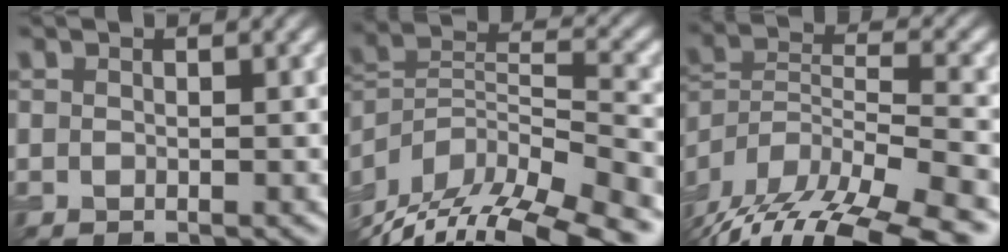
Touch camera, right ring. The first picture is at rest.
{"total": 16.4, "force": [-12.9, 5.8, 8.2], "torque": [-0.149, 0.010, -0.191]}
{"total": 16.3, "force": [-13.1, 5.3, 8.1], "torque": [-0.139, -0.006, -0.186]}